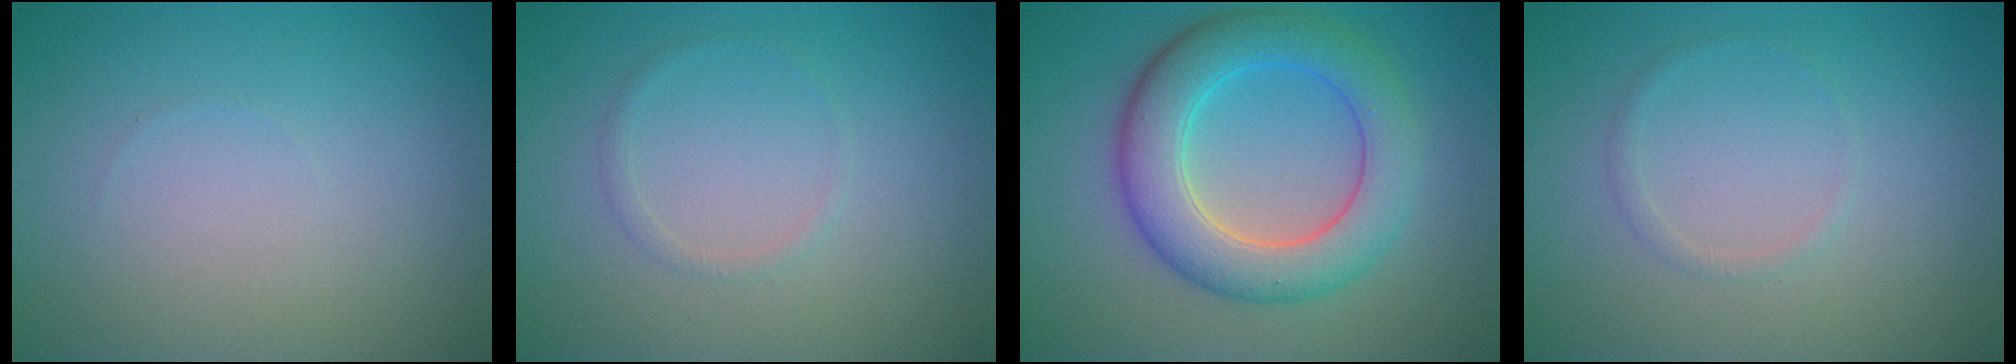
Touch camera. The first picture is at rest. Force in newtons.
{"total": 0.8, "press": 0.8, "slide": 0.1}
{"total": 7.1, "press": 7.0, "slide": 0.1}
{"total": 0.8, "press": 0.8, "slide": 0.1}